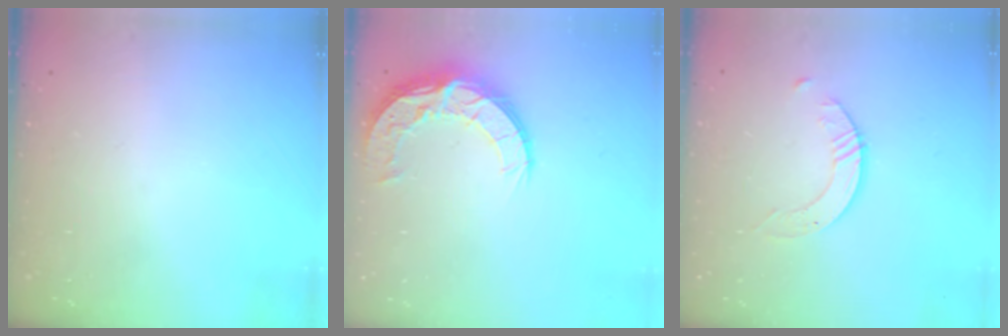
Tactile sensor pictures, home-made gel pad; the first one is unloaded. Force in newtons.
{"total": 12.0, "press": 11.9, "slide": 0.8}
{"total": 2.6, "press": 2.6, "slide": 0.3}